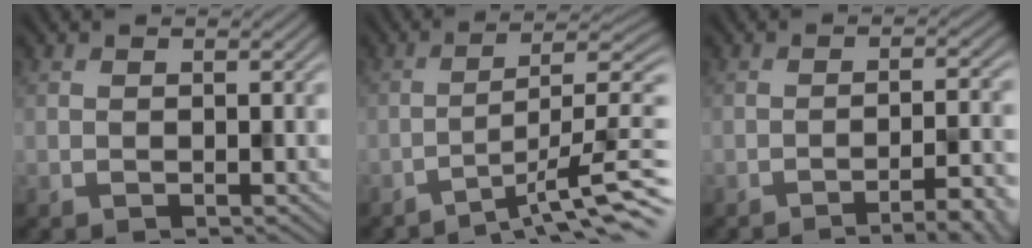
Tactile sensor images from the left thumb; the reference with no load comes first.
{"total": 10.8, "force": [-6.3, 1.8, 8.6], "torque": [-0.120, 0.011, -0.101]}
{"total": 7.6, "force": [-4.9, 1.4, 5.5], "torque": [-0.073, 0.012, -0.070]}